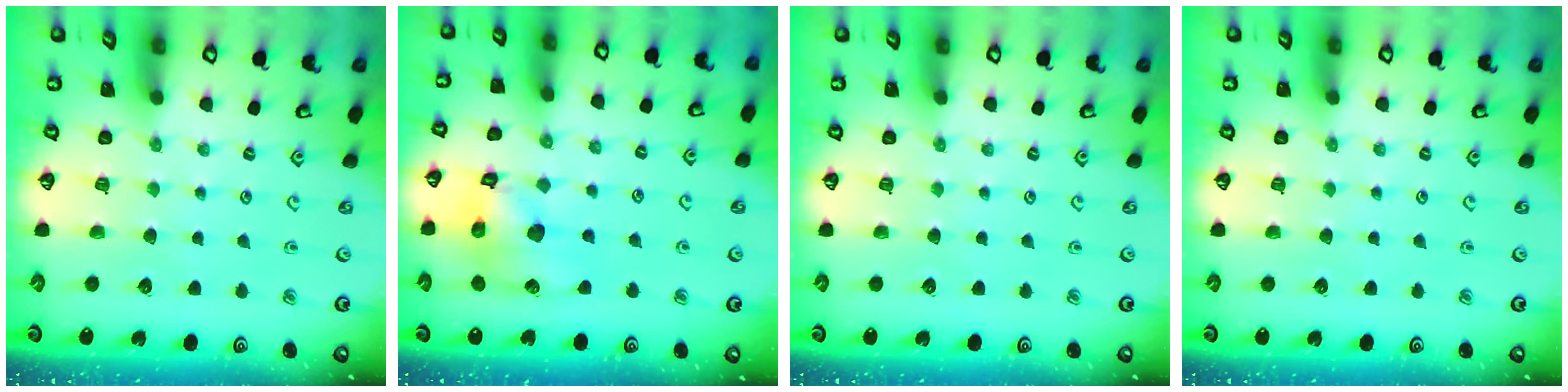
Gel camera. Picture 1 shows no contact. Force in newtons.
{"total": 15.4, "press": 15.2, "slide": 2.1}
{"total": 0.0}
{"total": 0.0}